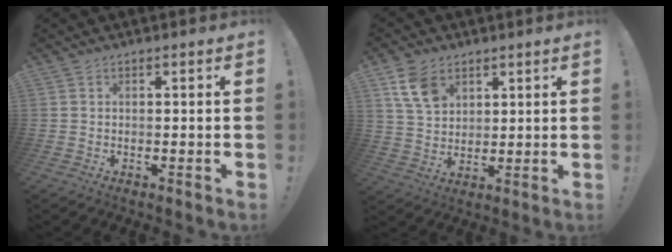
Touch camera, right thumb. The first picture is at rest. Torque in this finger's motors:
{"motor_torque": [0.18, 0.31, 0.61, 0.22, 0.03]}